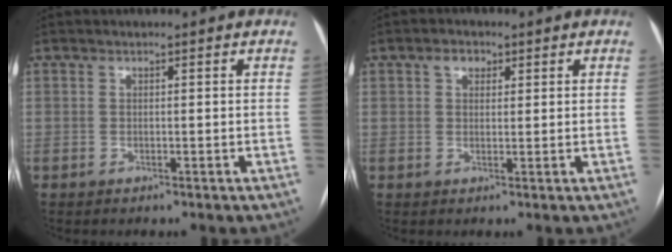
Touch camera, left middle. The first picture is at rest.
{"total": 2.4, "force": [1.2, 1.7, 1.2], "torque": [-0.023, 0.011, 0.021]}